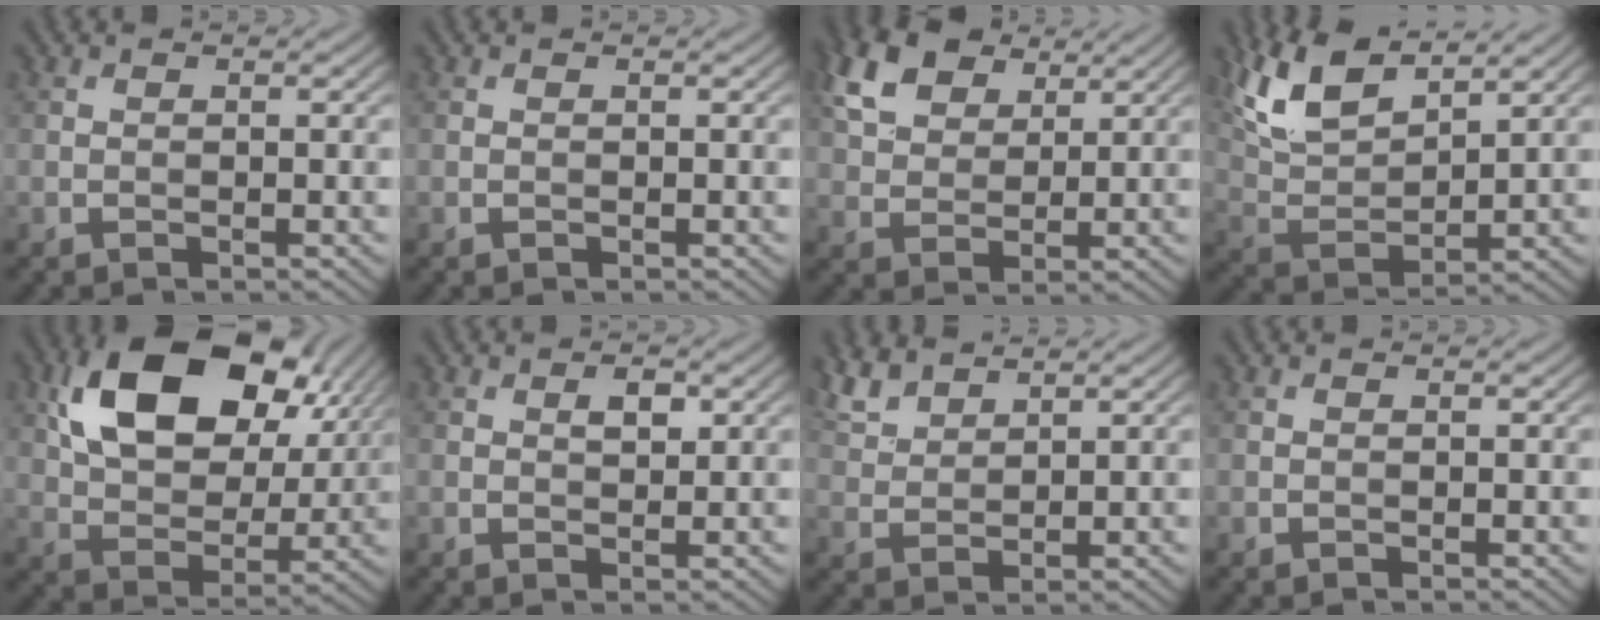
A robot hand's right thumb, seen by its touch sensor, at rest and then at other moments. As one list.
[{"total": 0.0}, {"total": 8.9, "force": [5.0, 5.4, 4.9], "torque": [-0.127, 0.014, 0.095]}, {"total": 10.4, "force": [6.9, 3.8, 6.8], "torque": [-0.167, 0.015, 0.141]}, {"total": 16.8, "force": [7.3, 10.4, 11.1], "torque": [-0.217, 0.001, 0.134]}, {"total": 1.8, "force": [0.7, 0.9, 1.4], "torque": [-0.020, -0.003, 0.013]}, {"total": 4.9, "force": [4.0, 1.6, 2.3], "torque": [-0.066, 0.012, 0.091]}, {"total": 0.0}]